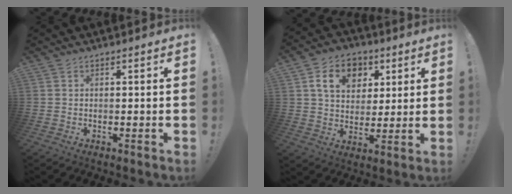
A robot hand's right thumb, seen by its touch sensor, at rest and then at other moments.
{"total": 12.5, "force": [5.1, 9.5, 6.4], "torque": [-0.095, -0.010, 0.099]}